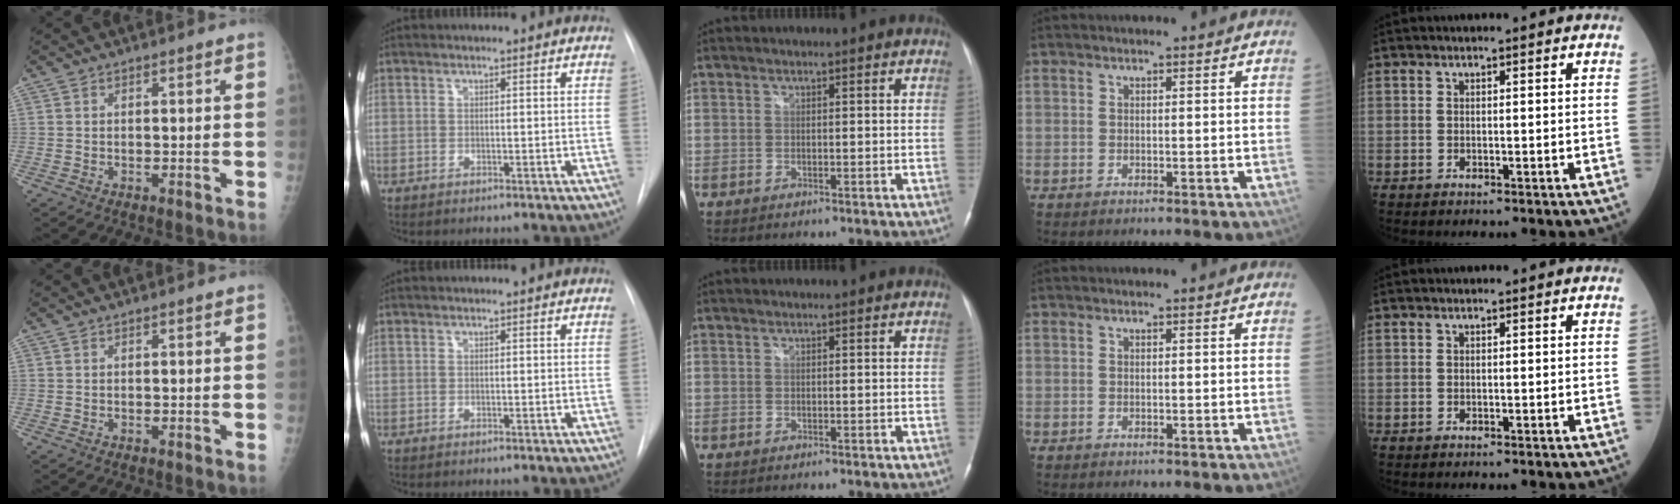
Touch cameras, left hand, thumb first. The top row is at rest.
{}